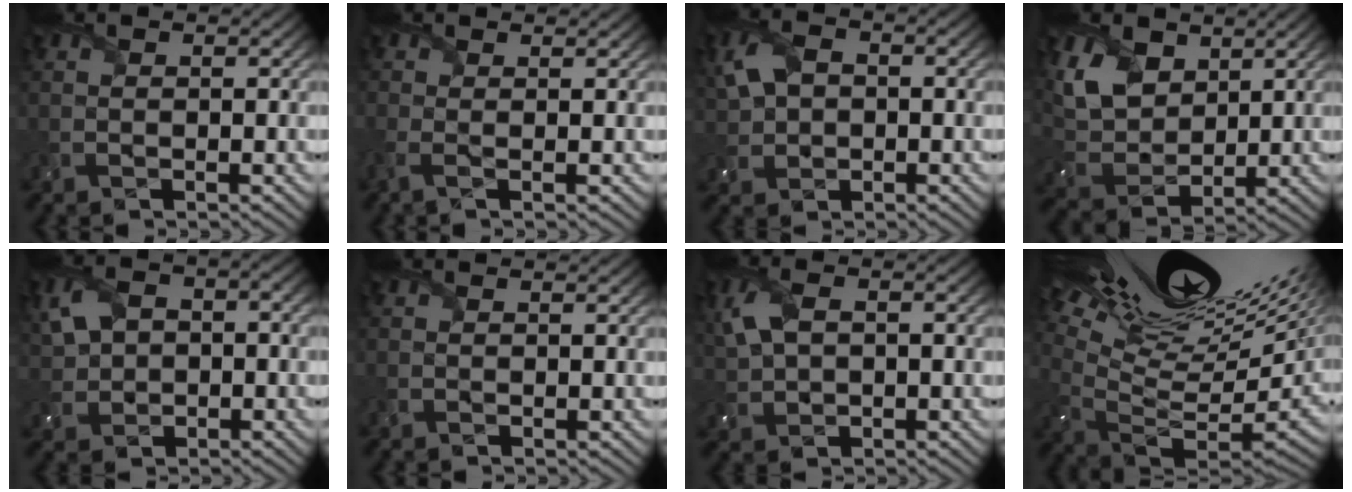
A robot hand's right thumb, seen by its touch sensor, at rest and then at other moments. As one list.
[{"total": 1.6, "force": [-0.3, 0.4, 1.5], "torque": [-0.042, 0.000, -0.015]}, {"total": 6.1, "force": [1.1, 4.3, 4.2], "torque": [-0.108, 0.009, 0.015]}, {"total": 9.5, "force": [4.3, 6.3, 5.7], "torque": [-0.168, 0.006, 0.082]}, {"total": 7.0, "force": [1.2, 4.9, 4.9], "torque": [-0.120, 0.005, 0.016]}, {"total": 0.7, "force": [0.6, 0.2, 0.3], "torque": [-0.012, 0.001, 0.008]}, {"total": 6.3, "force": [1.5, 3.8, 4.8], "torque": [-0.130, 0.010, 0.027]}, {"total": 21.2, "force": [11.8, 5.4, 16.7], "torque": [-0.255, 0.056, 0.206]}]